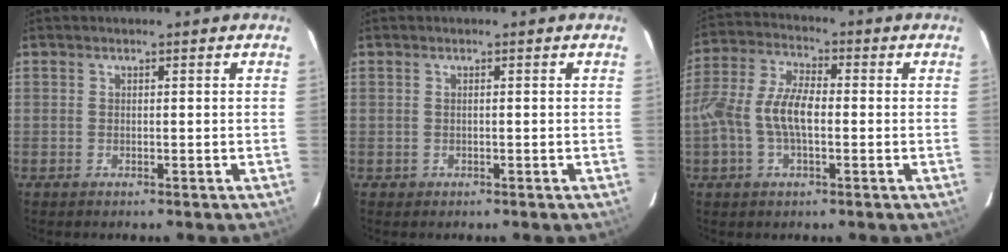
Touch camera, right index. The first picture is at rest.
{"total": 0.0}
{"total": 9.4, "force": [-1.4, 4.1, 8.3], "torque": [-0.177, 0.013, -0.027]}